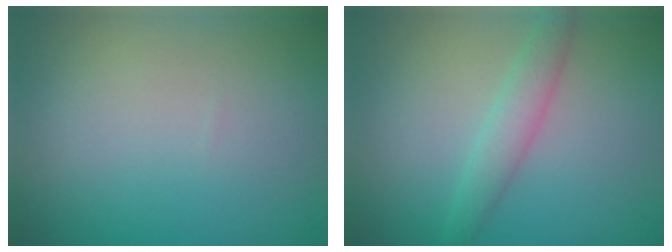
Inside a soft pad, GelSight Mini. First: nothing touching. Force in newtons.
{"total": 2.4, "press": 2.4, "slide": 0.1}